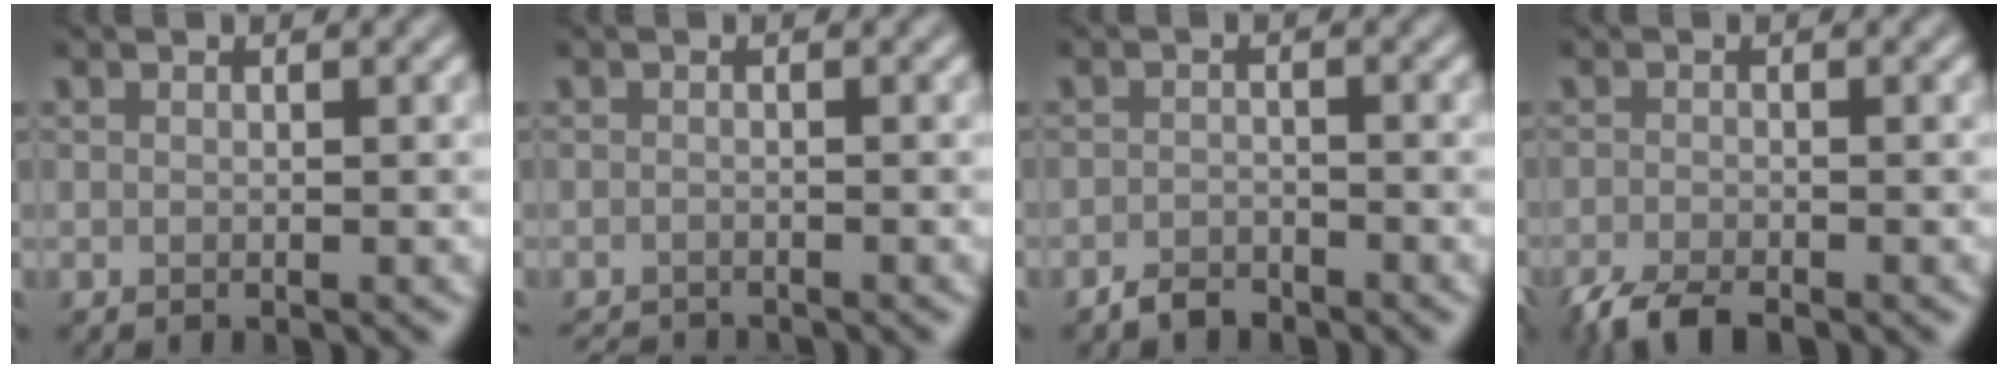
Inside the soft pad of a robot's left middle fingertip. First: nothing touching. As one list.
[{"total": 2.2, "force": [-2.2, 0.3, 0.4], "torque": [0.002, -0.011, -0.036]}, {"total": 1.5, "force": [-1.4, 0.6, 0.3], "torque": [-0.004, 0.005, -0.029]}, {"total": 3.2, "force": [-2.6, 0.7, 1.7], "torque": [-0.033, -0.008, -0.053]}]